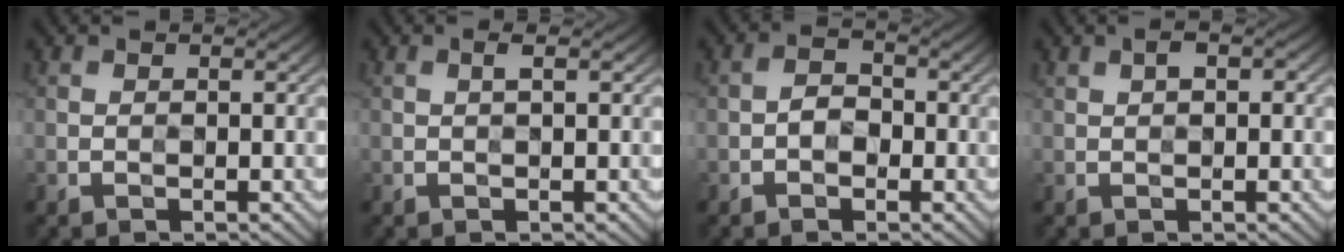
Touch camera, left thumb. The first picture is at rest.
{"total": 0.6, "force": [0.2, 0.0, 0.6], "torque": [-0.013, 0.004, 0.003]}
{"total": 2.1, "force": [-0.9, 1.6, 1.1], "torque": [-0.020, 0.003, -0.023]}
{"total": 1.6, "force": [0.6, 0.9, 1.3], "torque": [-0.021, 0.005, 0.007]}